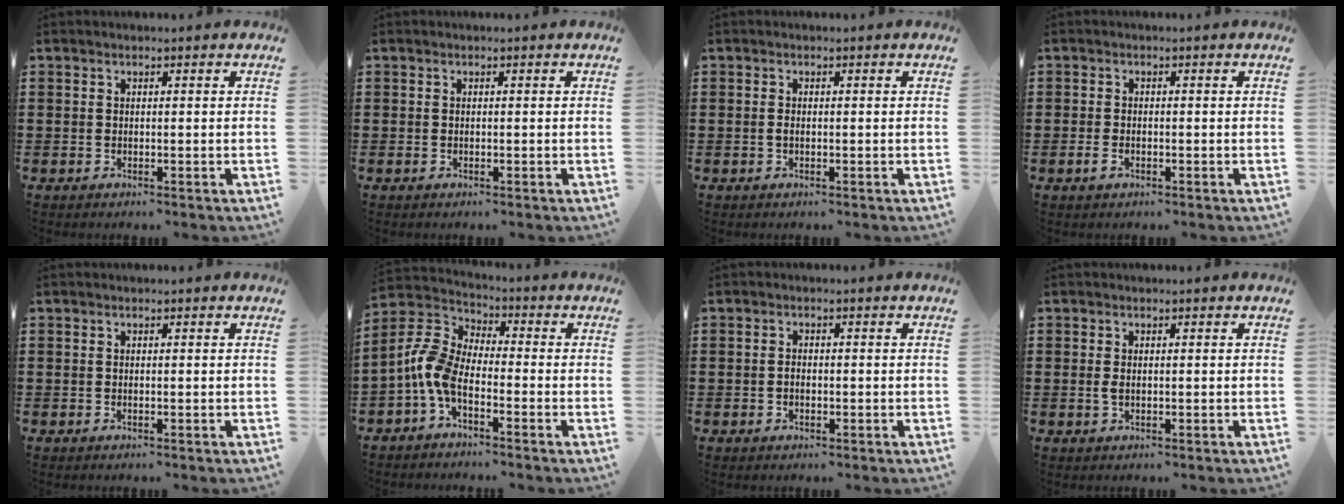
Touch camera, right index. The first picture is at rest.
{"total": 0.0}
{"total": 0.8, "force": [-0.3, 0.2, 0.7], "torque": [-0.017, -0.005, -0.003]}
{"total": 1.3, "force": [-0.5, 0.6, 1.0], "torque": [-0.026, -0.005, -0.010]}
{"total": 0.0}
{"total": 7.0, "force": [-2.8, 3.4, 5.5], "torque": [-0.168, -0.022, -0.072]}
{"total": 1.1, "force": [-0.3, 0.7, 0.8], "torque": [-0.018, 0.002, -0.006]}
{"total": 1.2, "force": [-0.1, 0.6, 1.1], "torque": [-0.031, -0.003, -0.004]}